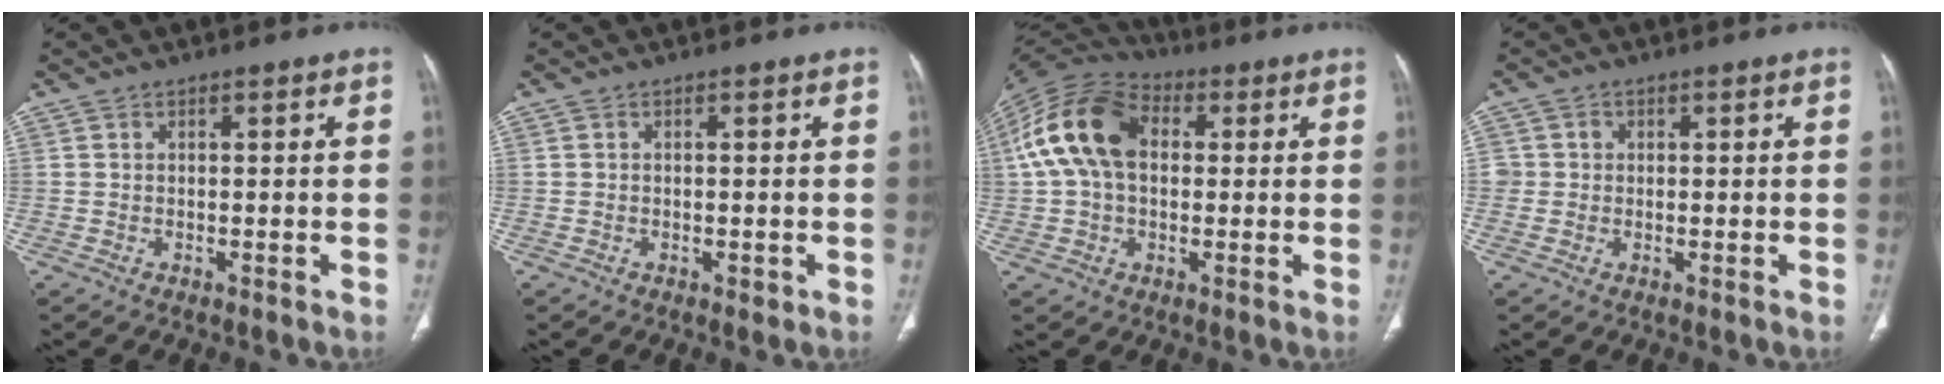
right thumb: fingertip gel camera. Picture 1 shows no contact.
{"total": 0.9, "force": [-0.3, 0.6, 0.6], "torque": [-0.007, -0.001, -0.003]}
{"total": 16.2, "force": [2.4, 10.8, 11.8], "torque": [-0.224, 0.035, 0.035]}
{"total": 2.3, "force": [0.1, 2.2, 0.3], "torque": [0.011, 0.006, 0.002]}